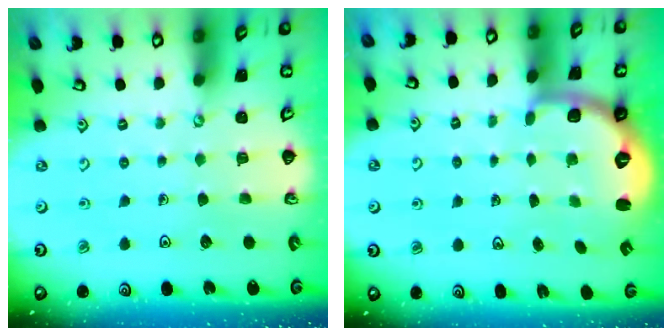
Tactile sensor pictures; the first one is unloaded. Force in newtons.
{"total": 2.7, "press": 1.7, "slide": 2.1}